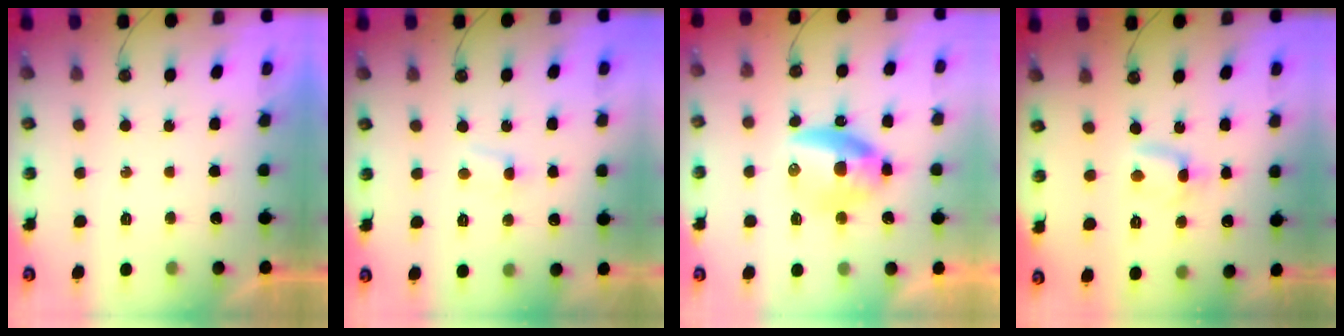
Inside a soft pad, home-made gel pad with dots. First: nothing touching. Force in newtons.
{"total": 2.8, "press": 2.8, "slide": 0.4}
{"total": 9.6, "press": 9.5, "slide": 0.9}
{"total": 1.1, "press": 1.1, "slide": 0.1}